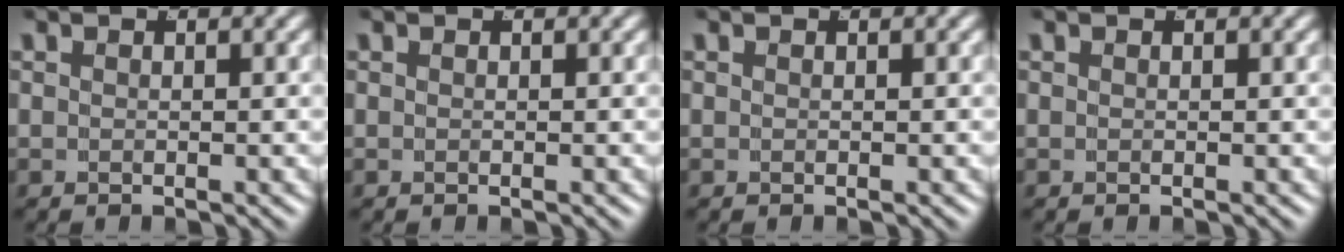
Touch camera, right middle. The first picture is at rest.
{"total": 0.0}
{"total": 0.0}
{"total": 0.0}